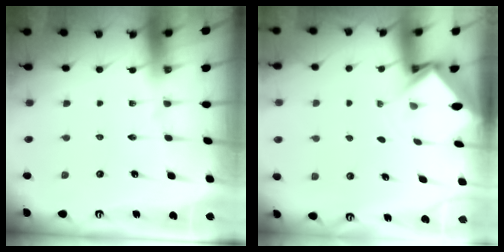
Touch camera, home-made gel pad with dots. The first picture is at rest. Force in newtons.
{"total": 2.9, "press": 2.9, "slide": 0.2}